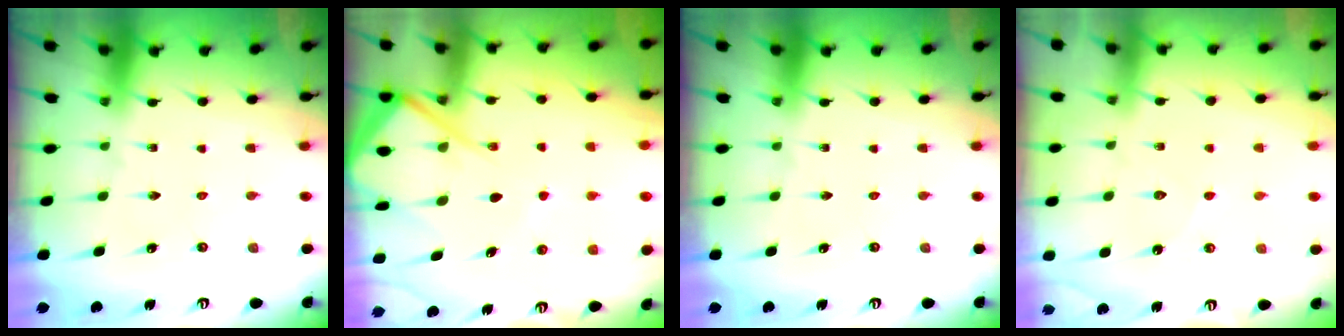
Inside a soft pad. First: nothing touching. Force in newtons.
{"total": 11.0, "press": 10.9, "slide": 1.4}
{"total": 0.0}
{"total": 4.8, "press": 4.8, "slide": 0.2}